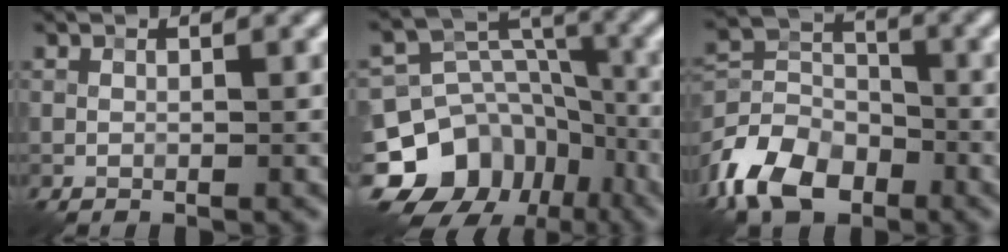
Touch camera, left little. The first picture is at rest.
{"total": 14.6, "force": [-8.4, 11.0, 5.0], "torque": [-0.127, 0.004, -0.133]}
{"total": 8.1, "force": [-4.9, 4.8, 4.2], "torque": [-0.087, -0.003, -0.110]}